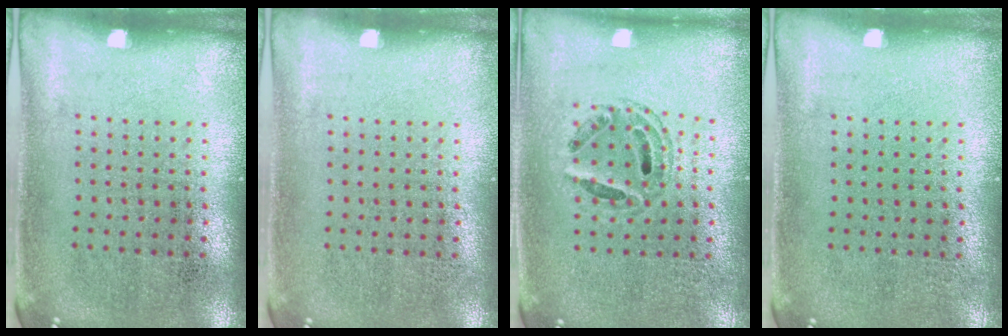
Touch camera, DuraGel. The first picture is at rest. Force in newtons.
{"total": 0.0}
{"total": 0.7, "press": 0.7, "slide": 0.2}
{"total": 0.0}